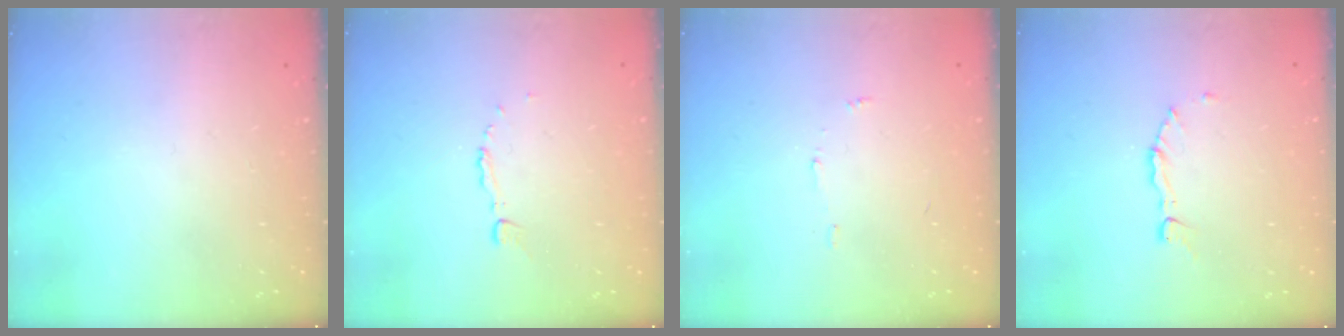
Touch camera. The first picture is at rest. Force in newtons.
{"total": 4.0, "press": 4.0, "slide": 0.2}
{"total": 4.4, "press": 4.3, "slide": 0.4}
{"total": 3.0, "press": 2.9, "slide": 0.3}